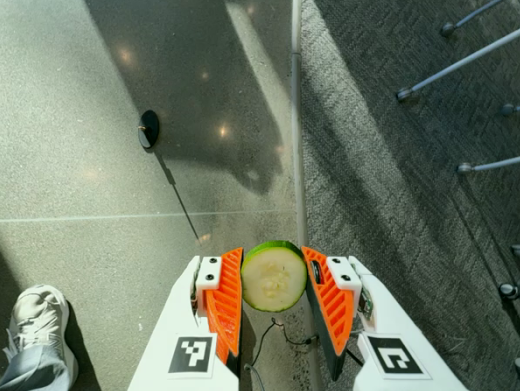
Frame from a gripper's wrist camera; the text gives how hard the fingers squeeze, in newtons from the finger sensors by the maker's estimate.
{"total": 11.1, "left": 11.9, "right": 10.3}